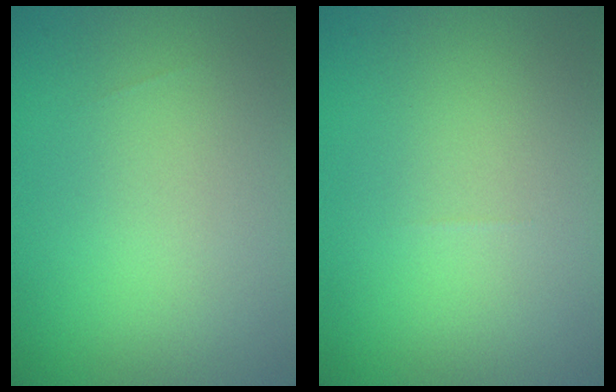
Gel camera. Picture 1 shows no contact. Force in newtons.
{"total": 0.0}